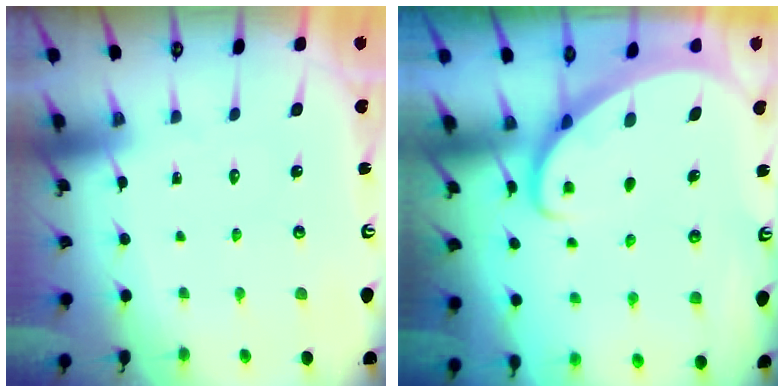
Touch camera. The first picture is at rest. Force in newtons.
{"total": 2.3, "press": 2.3, "slide": 0.3}